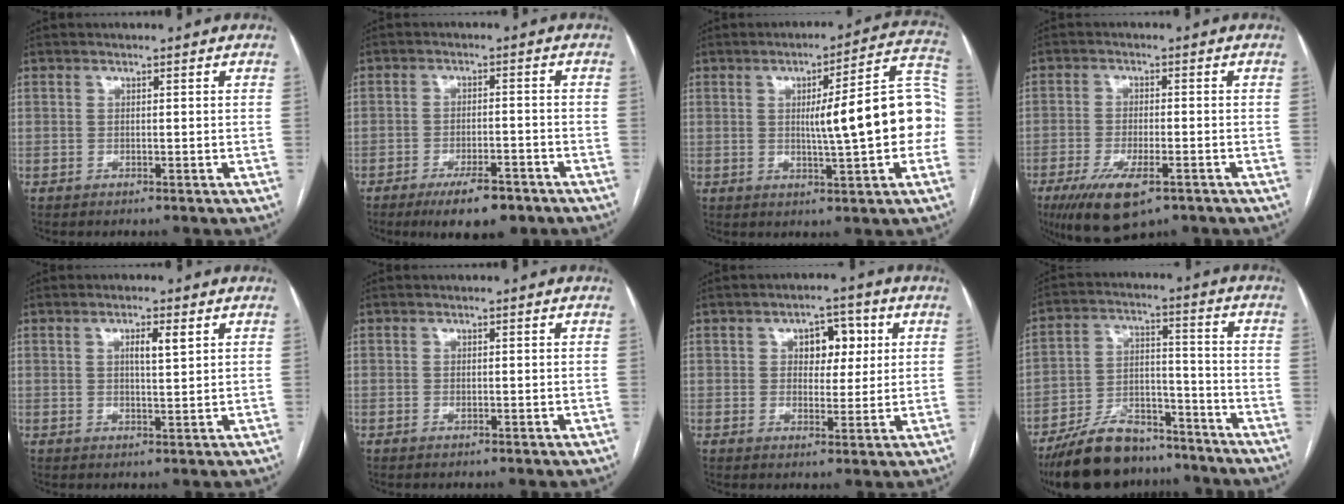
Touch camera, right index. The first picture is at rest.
{"total": 7.6, "force": [-5.3, 2.3, 5.0], "torque": [-0.076, -0.005, -0.081]}
{"total": 14.8, "force": [-0.4, 1.8, 14.7], "torque": [-0.186, 0.035, -0.006]}
{"total": 9.7, "force": [-5.7, 3.1, 7.2], "torque": [-0.130, -0.019, -0.092]}
{"total": 3.1, "force": [1.3, 0.5, 2.8], "torque": [-0.049, 0.000, 0.019]}
{"total": 0.7, "force": [-0.2, 0.3, 0.6], "torque": [-0.014, -0.003, -0.001]}
{"total": 5.7, "force": [1.7, 3.5, 4.1], "torque": [-0.052, 0.017, 0.027]}
{"total": 15.6, "force": [-12.9, 6.3, 6.1], "torque": [-0.102, 0.024, -0.215]}